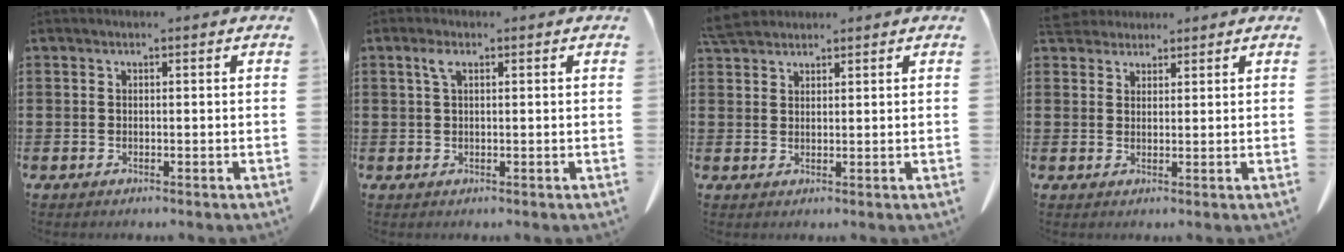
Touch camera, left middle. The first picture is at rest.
{"total": 2.3, "force": [0.9, 0.7, 1.9], "torque": [-0.043, 0.005, 0.015]}
{"total": 3.4, "force": [3.2, 0.8, 1.1], "torque": [-0.030, -0.001, 0.062]}
{"total": 3.4, "force": [3.2, 1.1, 0.5], "torque": [-0.021, -0.004, 0.063]}